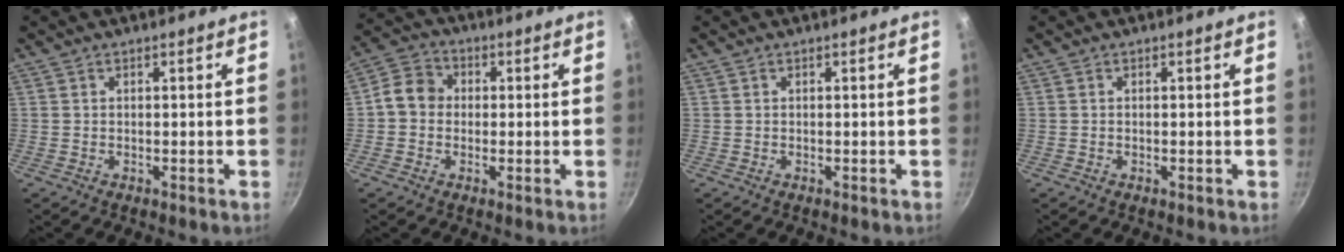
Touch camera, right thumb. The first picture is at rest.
{"total": 6.4, "force": [-0.1, 5.5, 3.1], "torque": [-0.034, 0.015, -0.022]}
{"total": 0.0}
{"total": 0.0}